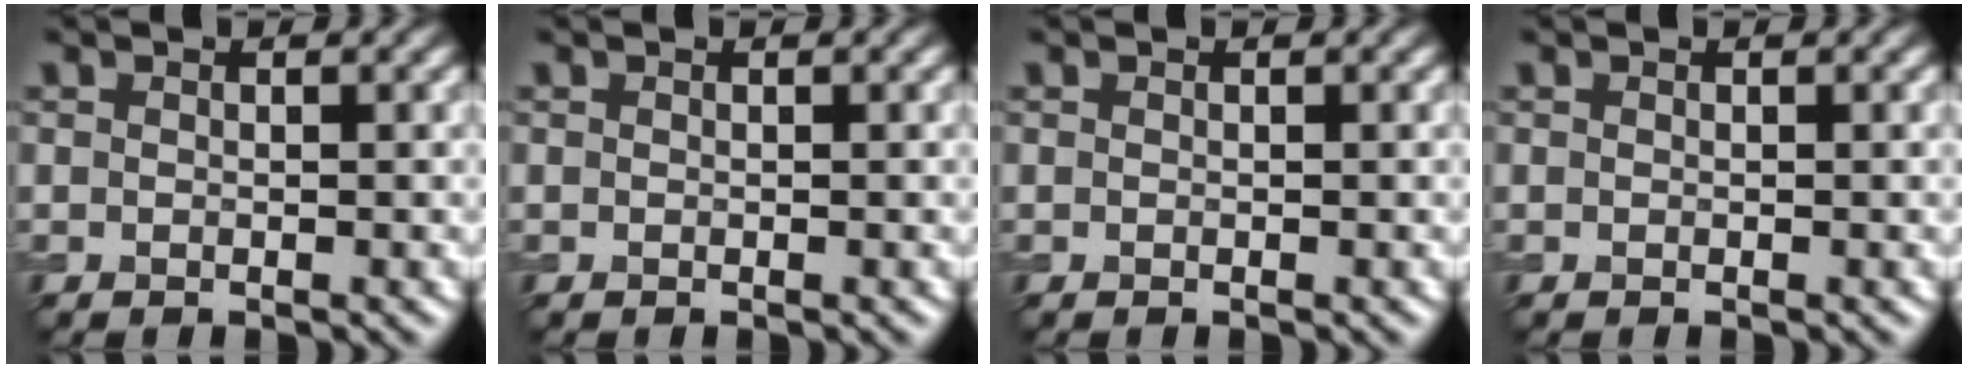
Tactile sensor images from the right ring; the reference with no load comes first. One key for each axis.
{"total": 0.0}
{"total": 0.0}
{"total": 0.0}